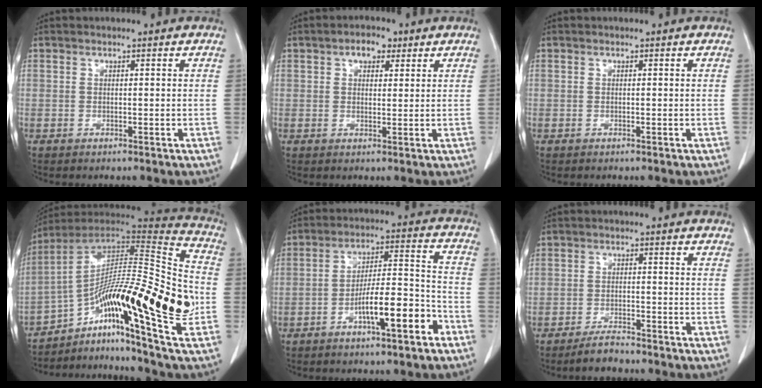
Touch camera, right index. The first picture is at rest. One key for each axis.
{"total": 3.7, "fx": 2.0, "fy": 2.1, "fz": 2.2, "tx": -0.034, "ty": 0.015, "tz": 0.032}
{"total": 0.0}
{"total": 26.3, "fx": -7.8, "fy": 2.3, "fz": 25.0, "tx": -0.379, "ty": 0.001, "tz": -0.125}
{"total": 10.7, "fx": -5.5, "fy": 1.5, "fz": 9.0, "tx": -0.148, "ty": 0.018, "tz": -0.088}
{"total": 3.3, "fx": -3.0, "fy": 0.7, "fz": 1.2, "tx": -0.022, "ty": -0.003, "tz": -0.051}